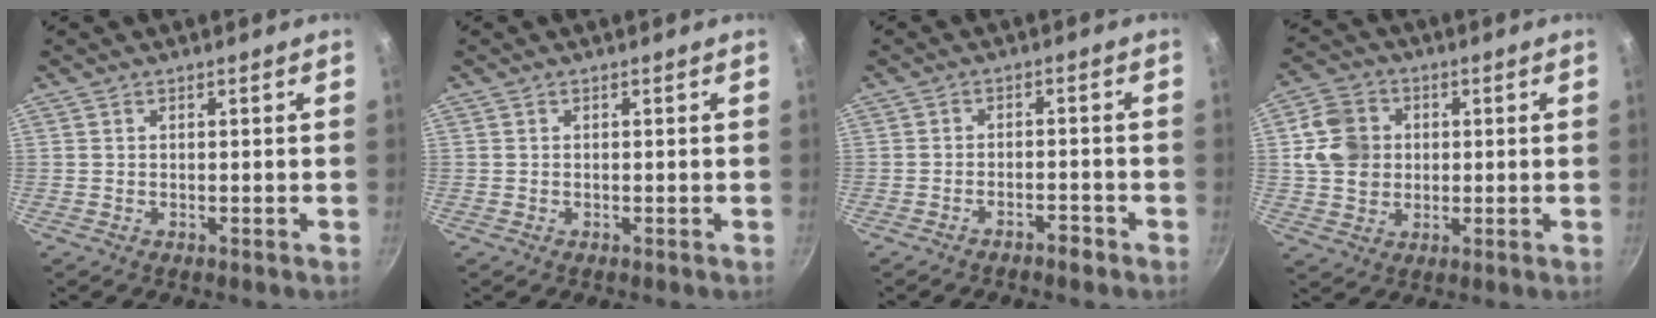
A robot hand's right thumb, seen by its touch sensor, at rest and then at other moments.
{"total": 0.0}
{"total": 2.6, "force": [-2.1, 0.9, 1.3], "torque": [-0.019, 0.026, -0.028]}
{"total": 10.1, "force": [1.6, 8.7, 4.9], "torque": [-0.063, 0.003, 0.021]}